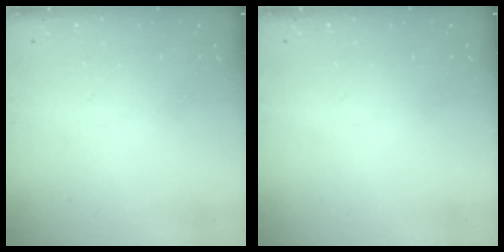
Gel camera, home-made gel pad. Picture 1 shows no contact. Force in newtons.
{"total": 0.0}